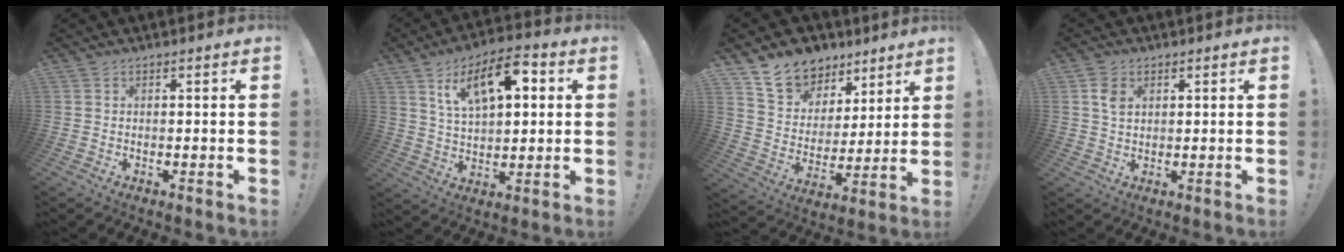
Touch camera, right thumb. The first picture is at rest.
{"total": 14.4, "force": [6.1, 6.9, 11.1], "torque": [-0.185, -0.006, 0.106]}
{"total": 12.7, "force": [9.0, 8.4, 2.9], "torque": [-0.055, -0.057, 0.174]}
{"total": 4.5, "force": [1.7, 2.9, 2.9], "torque": [-0.038, -0.002, 0.030]}